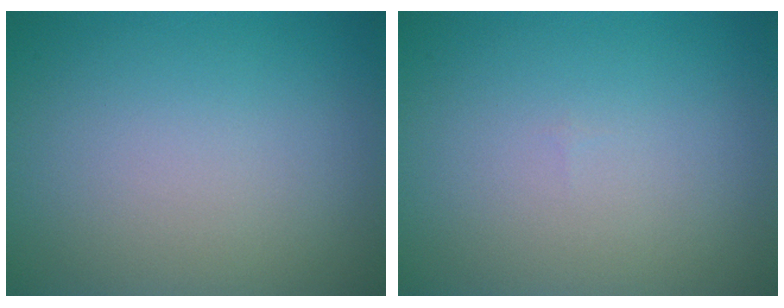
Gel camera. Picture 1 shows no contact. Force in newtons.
{"total": 0.0}